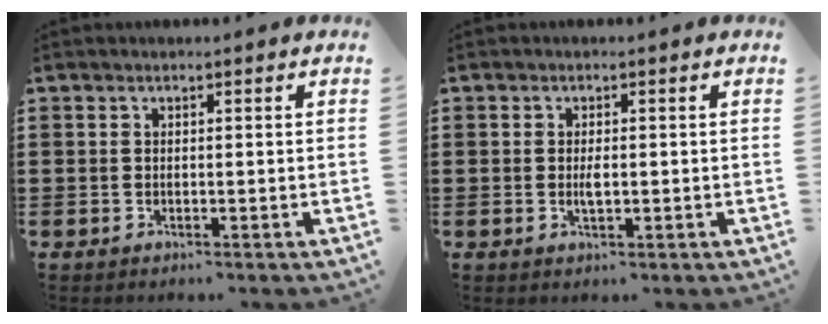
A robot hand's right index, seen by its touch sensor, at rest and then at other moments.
{"total": 2.0, "force": [-0.1, 0.7, 1.9], "torque": [-0.037, -0.002, -0.002]}